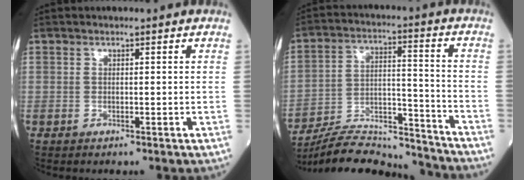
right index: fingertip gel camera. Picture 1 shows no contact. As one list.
[{"total": 18.4, "force": [-17.8, 1.8, 4.2], "torque": [-0.089, 0.018, -0.281]}]